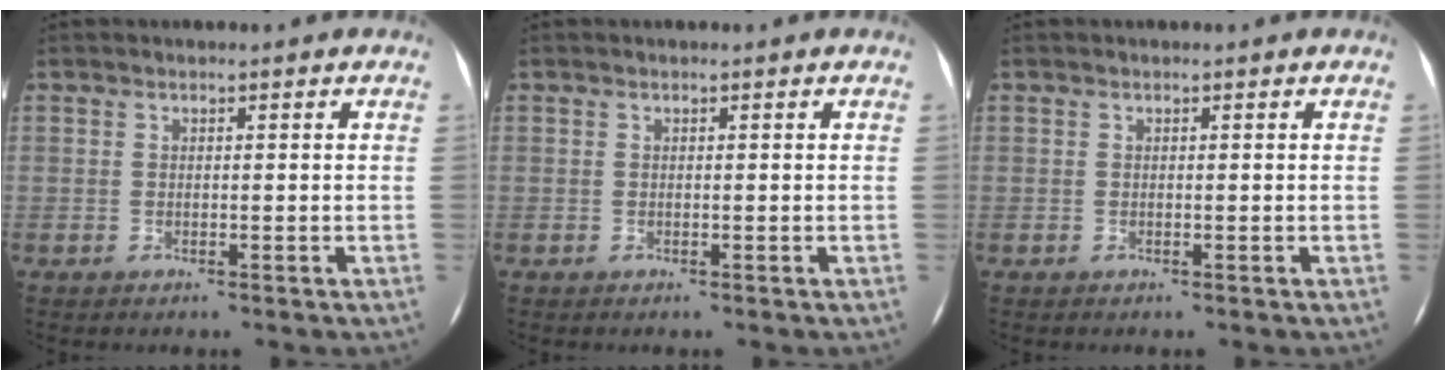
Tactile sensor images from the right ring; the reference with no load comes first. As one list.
[{"total": 0.0}, {"total": 0.0}]